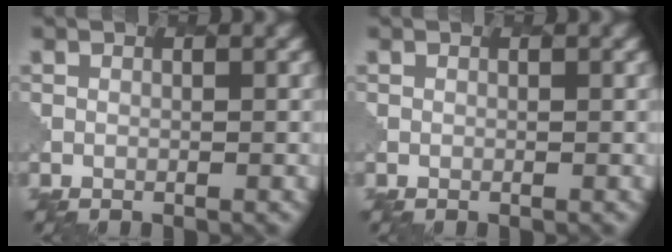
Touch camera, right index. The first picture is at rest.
{"total": 0.0}